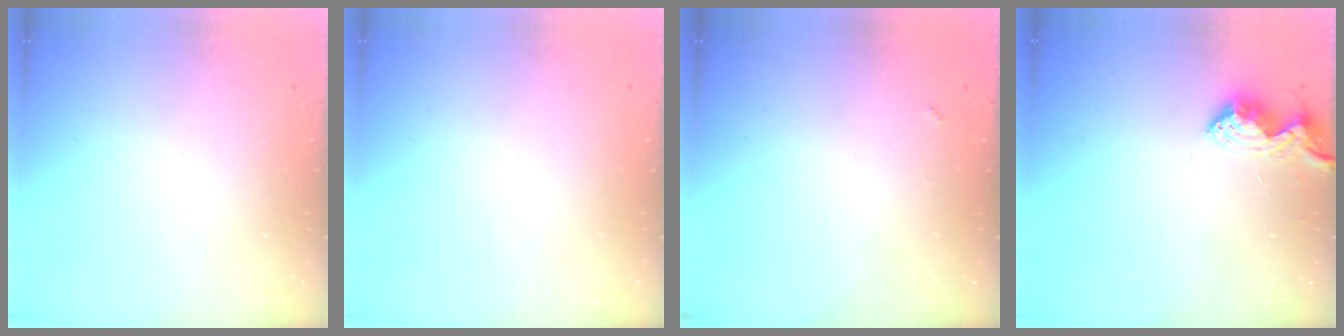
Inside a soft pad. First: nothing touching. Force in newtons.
{"total": 0.0}
{"total": 1.3, "press": 1.3, "slide": 0.4}
{"total": 9.6, "press": 9.6, "slide": 0.5}